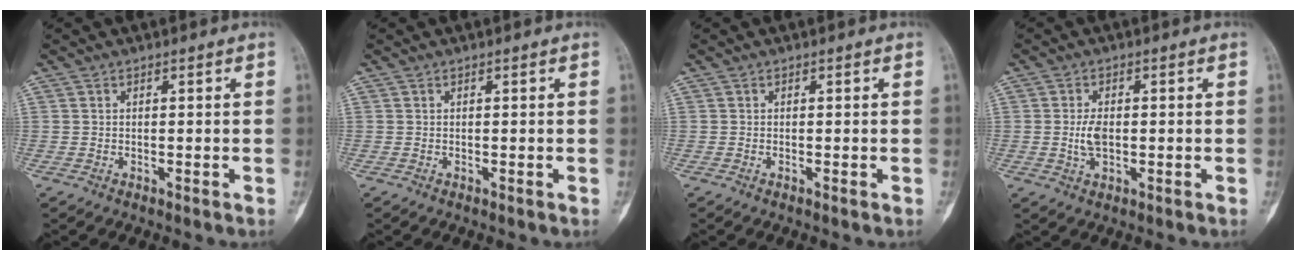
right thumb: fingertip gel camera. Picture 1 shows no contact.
{"total": 0.0}
{"total": 0.0}
{"total": 3.9, "force": [-0.2, 2.2, 3.2], "torque": [-0.062, 0.000, -0.003]}